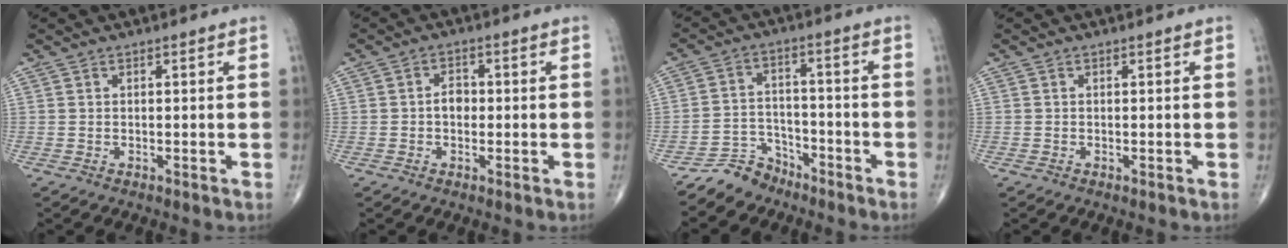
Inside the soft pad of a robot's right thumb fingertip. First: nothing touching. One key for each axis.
{"total": 2.9, "fx": -0.3, "fy": 2.2, "fz": 1.9, "tx": -0.019, "ty": 0.009, "tz": -0.010}
{"total": 6.1, "fx": -5.3, "fy": 3.0, "fz": -0.4, "tx": 0.035, "ty": 0.050, "tz": -0.105}
{"total": 0.0}